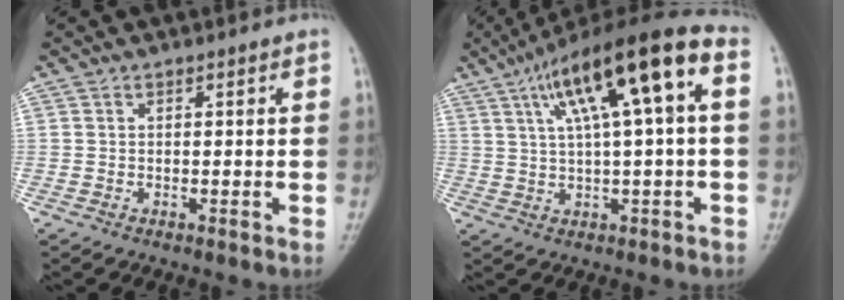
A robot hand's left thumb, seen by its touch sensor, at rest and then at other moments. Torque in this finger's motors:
{"motor_torque": [2.10, 2.22, 2.17, -0.59, 0.53]}